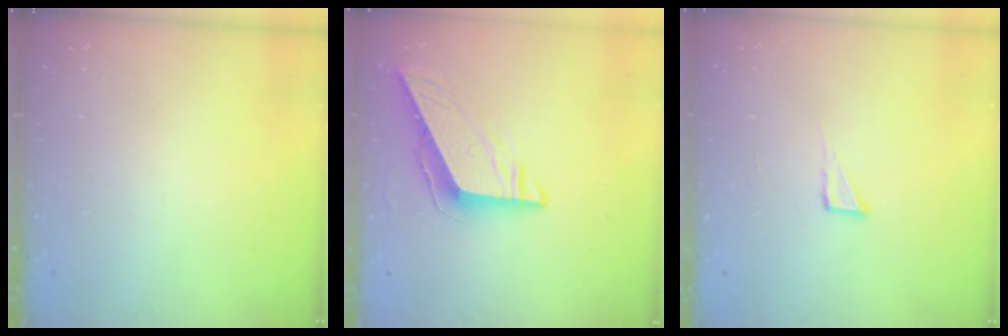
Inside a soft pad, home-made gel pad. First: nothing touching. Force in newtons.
{"total": 8.1, "press": 8.1, "slide": 0.3}
{"total": 2.8, "press": 2.8, "slide": 0.2}